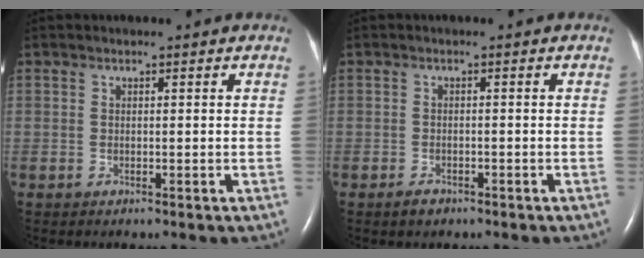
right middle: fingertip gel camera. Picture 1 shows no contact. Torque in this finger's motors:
{"motor_torque": [0.33, -0.28, 0.06, 0.03]}